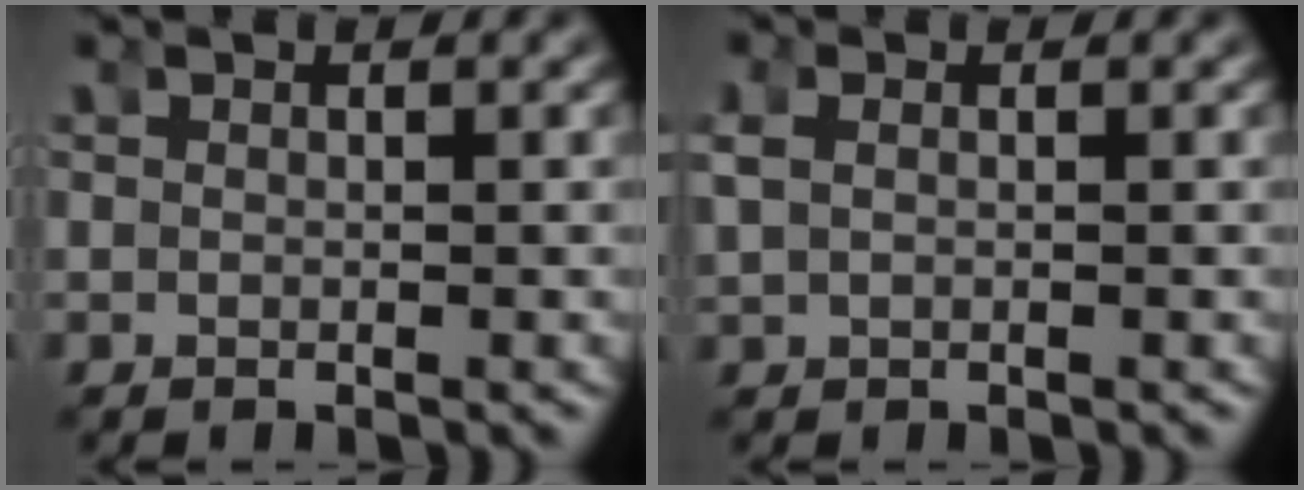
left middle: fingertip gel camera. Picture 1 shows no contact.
{"total": 0.9, "force": [0.6, 0.4, 0.6], "torque": [-0.025, 0.004, 0.015]}